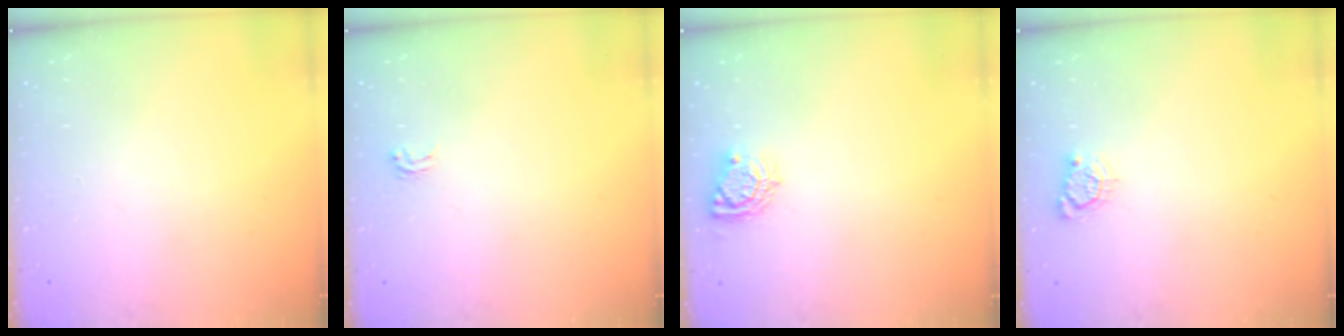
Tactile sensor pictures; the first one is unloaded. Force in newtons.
{"total": 1.9, "press": 1.9, "slide": 0.1}
{"total": 6.5, "press": 6.5, "slide": 0.1}
{"total": 3.5, "press": 3.5, "slide": 0.4}